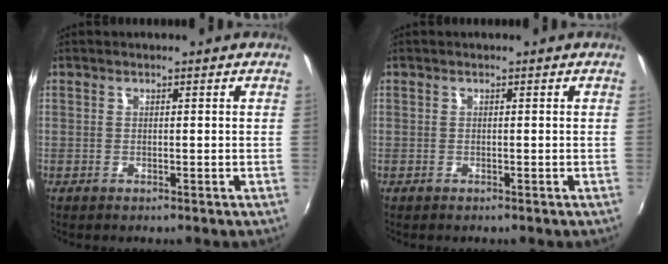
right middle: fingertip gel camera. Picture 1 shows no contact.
{"total": 0.0}